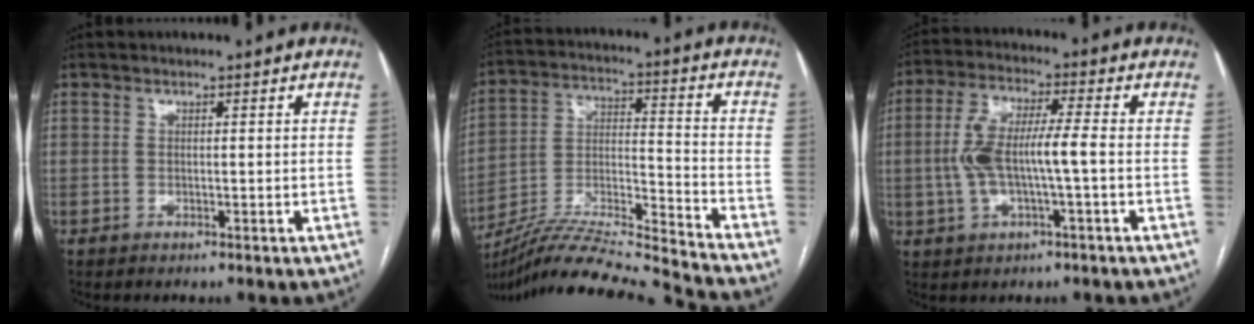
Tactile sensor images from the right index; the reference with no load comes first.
{"total": 19.5, "force": [-18.2, -1.3, 6.8], "torque": [-0.144, 0.000, -0.315]}
{"total": 9.4, "force": [-1.0, 1.8, 9.1], "torque": [-0.189, 0.019, -0.019]}